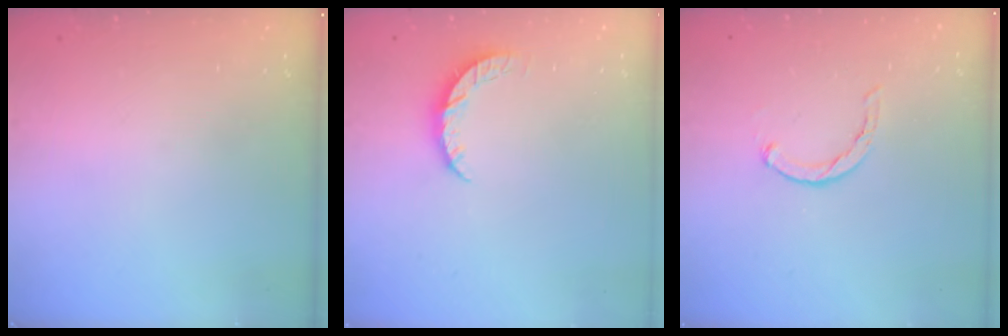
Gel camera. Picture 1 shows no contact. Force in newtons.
{"total": 5.2, "press": 5.1, "slide": 0.4}
{"total": 1.1, "press": 1.1, "slide": 0.2}